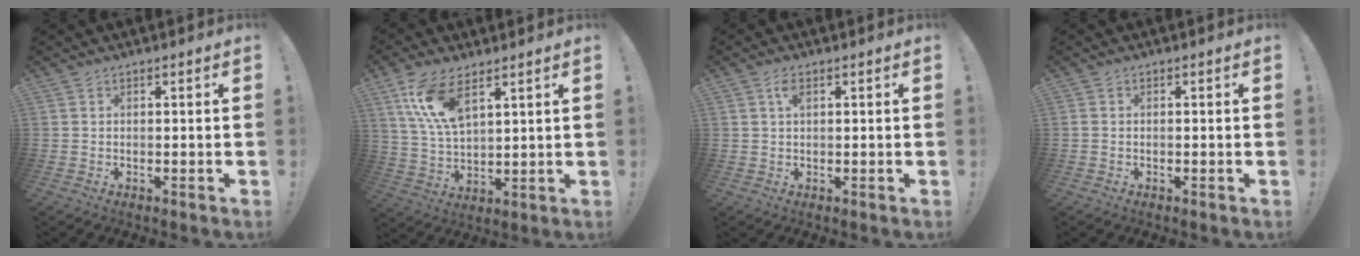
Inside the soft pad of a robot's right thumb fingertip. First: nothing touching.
{"total": 12.0, "force": [7.1, 5.1, 8.3], "torque": [-0.185, -0.021, 0.131]}
{"total": 2.6, "force": [1.0, 1.2, 2.1], "torque": [-0.036, 0.002, 0.014]}
{"total": 0.0}